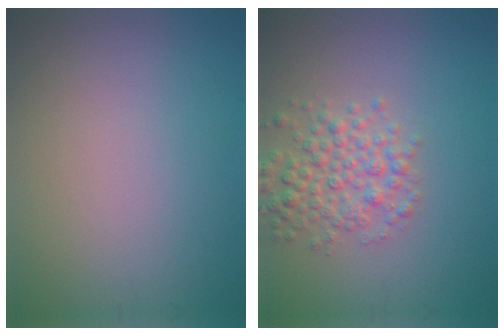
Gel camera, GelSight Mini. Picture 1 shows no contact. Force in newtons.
{"total": 3.8, "press": 3.8, "slide": 0.1}